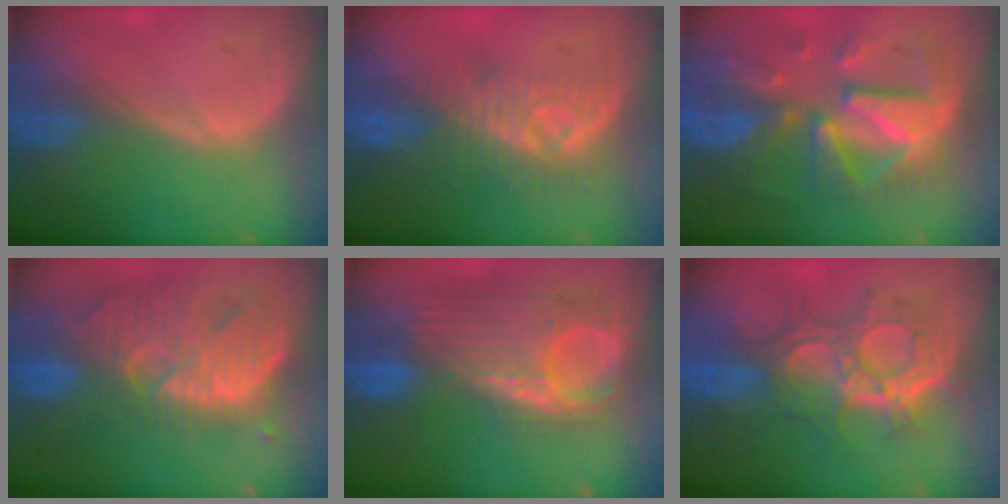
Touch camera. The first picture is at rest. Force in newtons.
{"total": 8.1, "press": 7.5, "slide": 3.2}
{"total": 11.8, "press": 11.7, "slide": 1.2}
{"total": 13.2, "press": 11.4, "slide": 6.6}
{"total": 11.8, "press": 10.6, "slide": 5.1}
{"total": 9.4, "press": 9.4, "slide": 1.1}